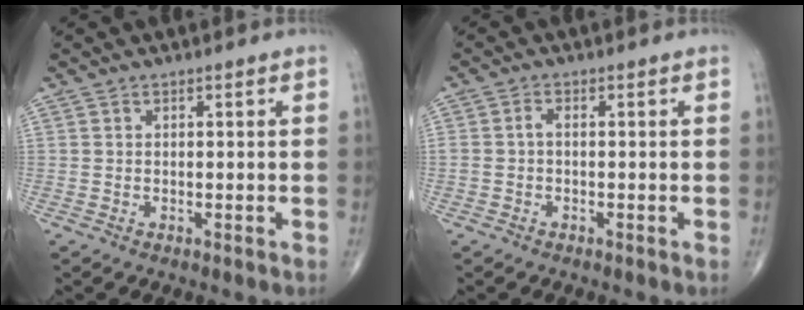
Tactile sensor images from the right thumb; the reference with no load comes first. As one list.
[{"total": 1.3, "force": [-0.2, 0.7, 1.1], "torque": [-0.020, 0.003, -0.006]}]